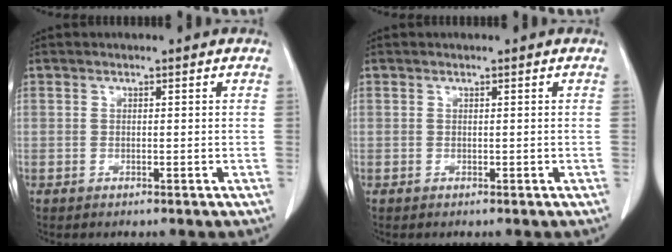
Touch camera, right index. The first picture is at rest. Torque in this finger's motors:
{"motor_torque": [0.00, 0.00, 0.00, 0.00]}